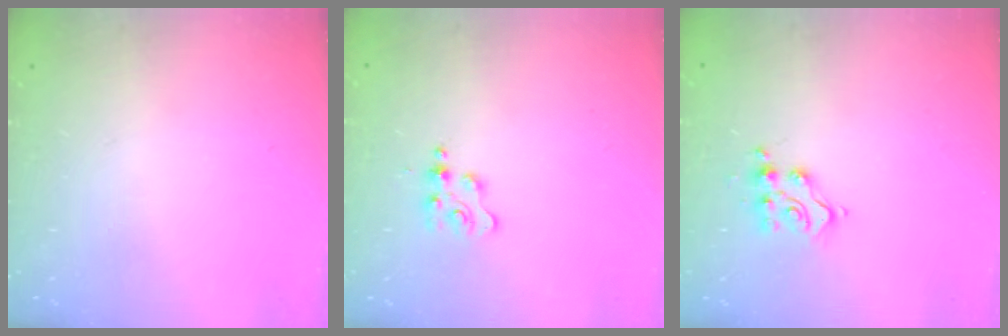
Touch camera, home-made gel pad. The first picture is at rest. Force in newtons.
{"total": 2.3, "press": 2.3, "slide": 0.4}
{"total": 7.5, "press": 7.5, "slide": 0.5}